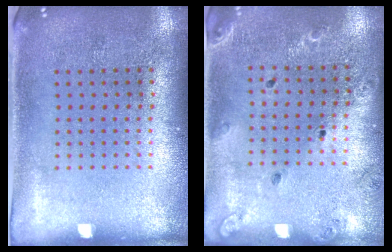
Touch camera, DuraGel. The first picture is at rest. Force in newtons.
{"total": 1.4, "press": 1.4, "slide": 0.1}